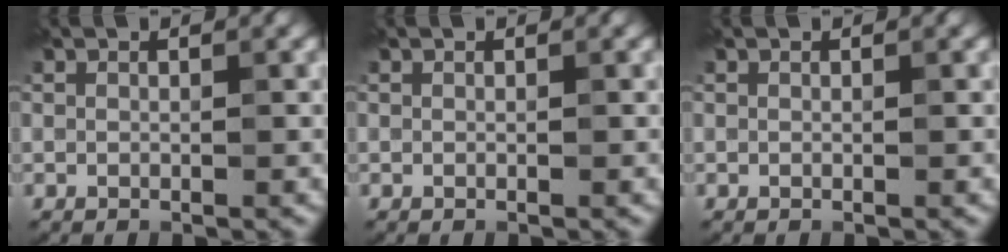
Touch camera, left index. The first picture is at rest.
{"total": 0.0}
{"total": 0.0}